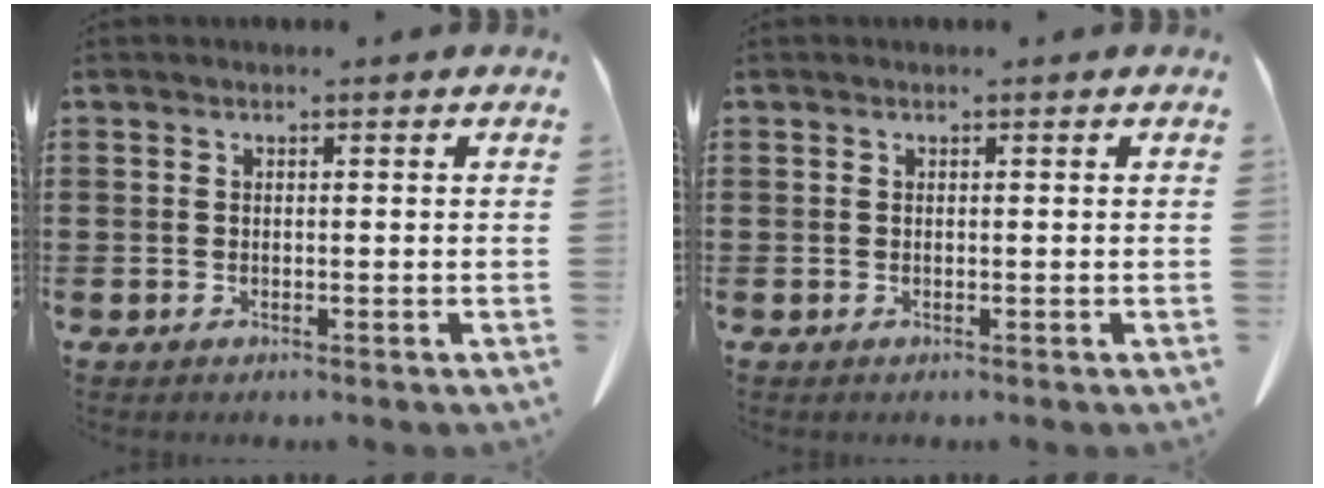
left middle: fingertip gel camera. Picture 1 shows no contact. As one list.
[{"total": 0.0}]